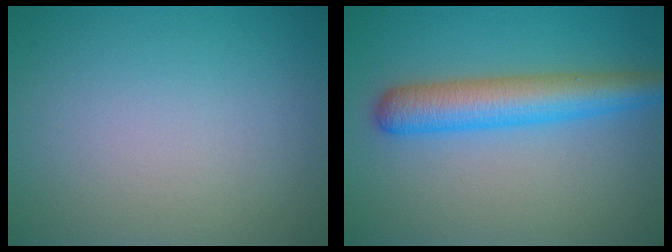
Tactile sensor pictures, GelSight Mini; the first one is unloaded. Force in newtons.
{"total": 5.6, "press": 5.6, "slide": 0.1}